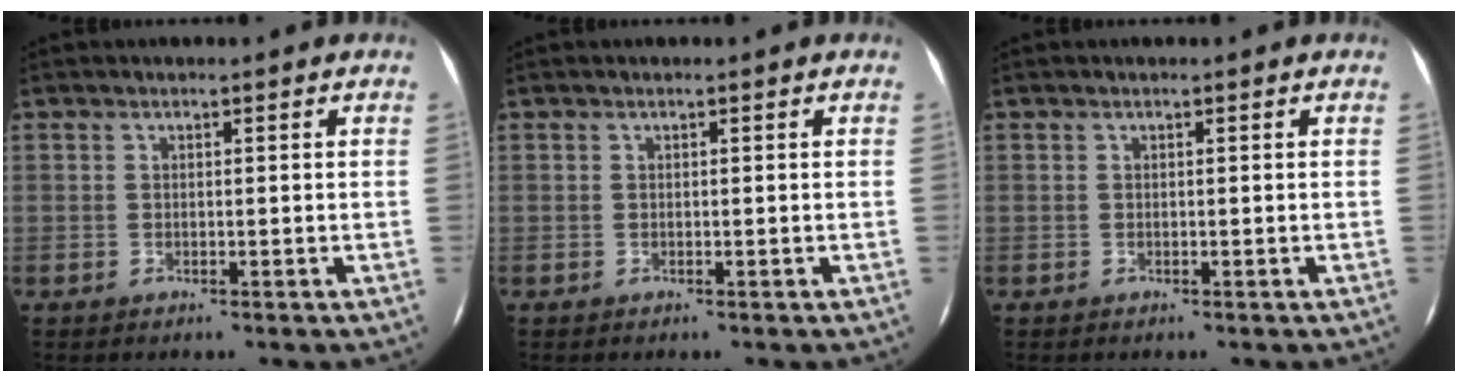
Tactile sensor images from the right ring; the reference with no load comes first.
{"total": 0.0}
{"total": 0.0}